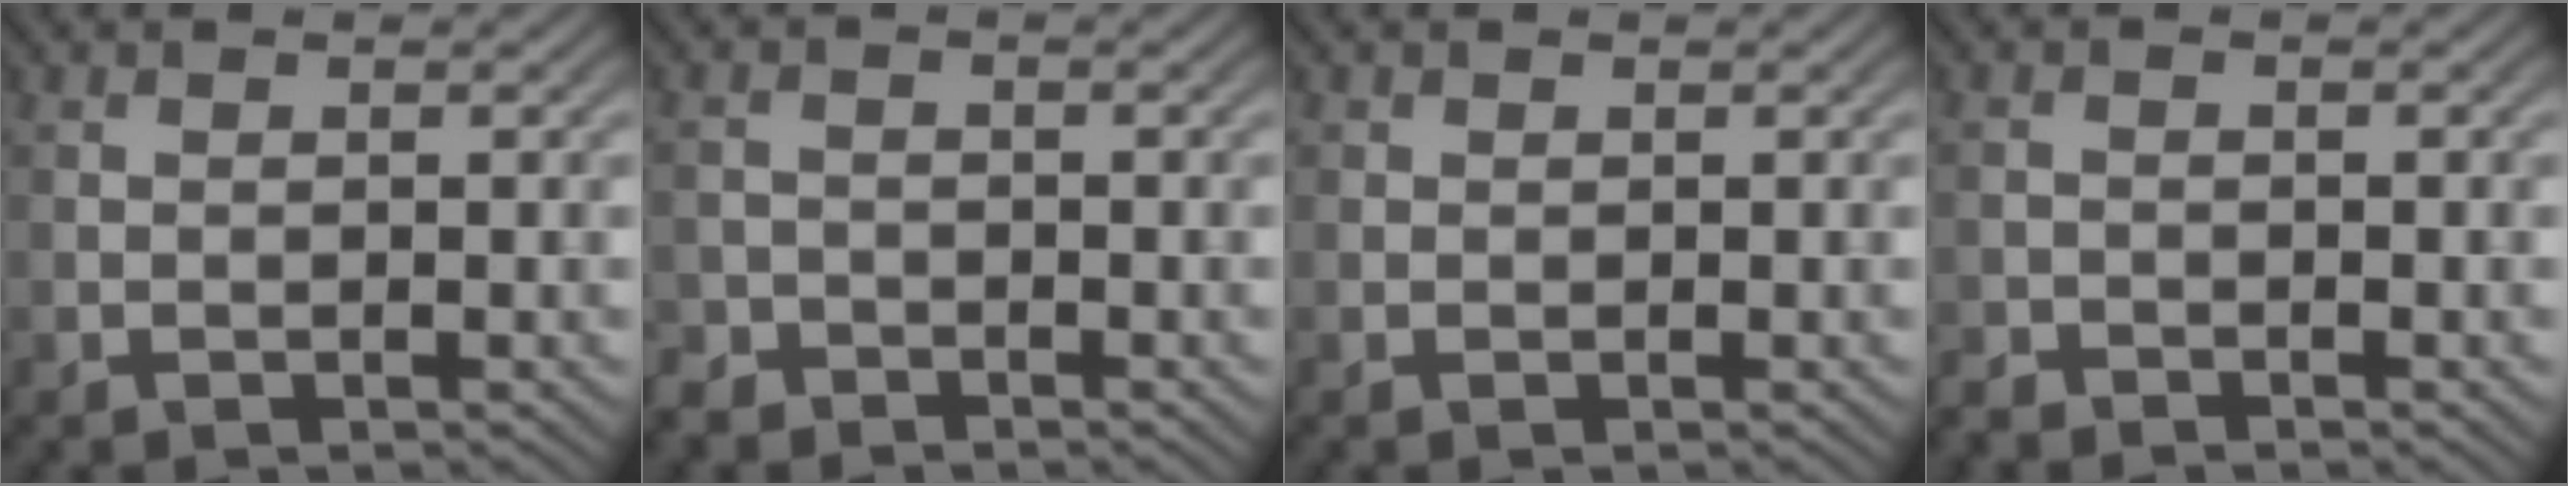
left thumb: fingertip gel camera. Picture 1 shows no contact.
{"total": 2.5, "force": [-2.1, 1.3, 0.3], "torque": [-0.007, 0.001, -0.050]}
{"total": 0.6, "force": [0.4, 0.5, 0.1], "torque": [0.002, -0.002, 0.006]}
{"total": 1.6, "force": [-1.6, 0.3, 0.2], "torque": [-0.007, -0.006, -0.038]}